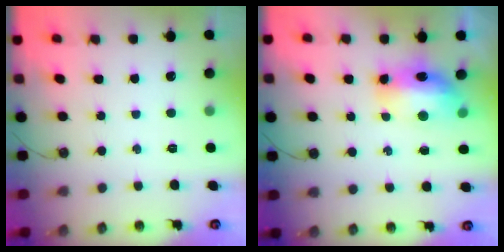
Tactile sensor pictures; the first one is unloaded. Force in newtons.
{"total": 12.3, "press": 12.2, "slide": 1.4}